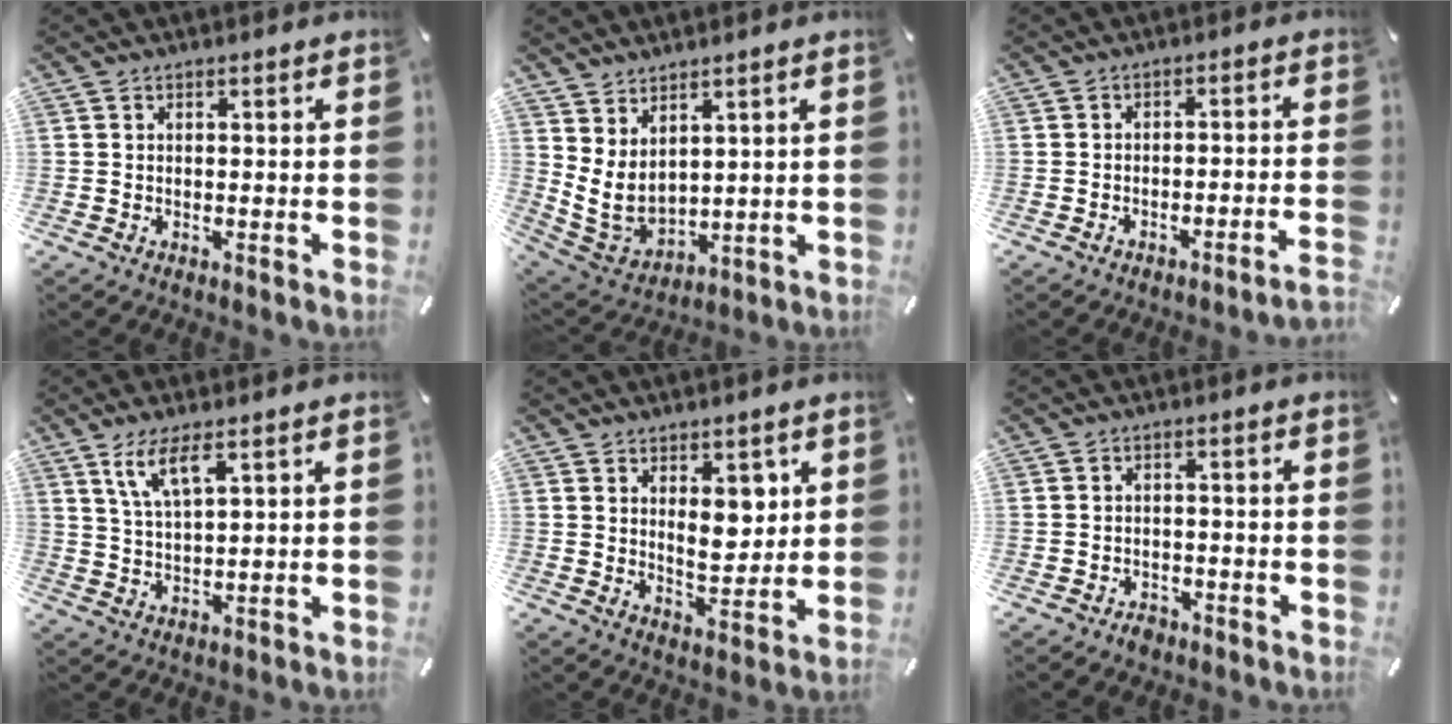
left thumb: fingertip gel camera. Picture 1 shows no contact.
{"total": 6.9, "force": [3.4, 5.0, 3.3], "torque": [-0.092, -0.031, 0.066]}
{"total": 3.2, "force": [-2.4, 0.3, 2.1], "torque": [-0.036, 0.004, -0.043]}
{"total": 6.9, "force": [4.2, 2.1, 5.1], "torque": [-0.113, 0.000, 0.075]}
{"total": 8.0, "force": [3.4, 5.0, 5.1], "torque": [-0.055, -0.018, 0.056]}
{"total": 2.5, "force": [-1.8, 1.5, 0.8], "torque": [-0.015, 0.011, -0.035]}